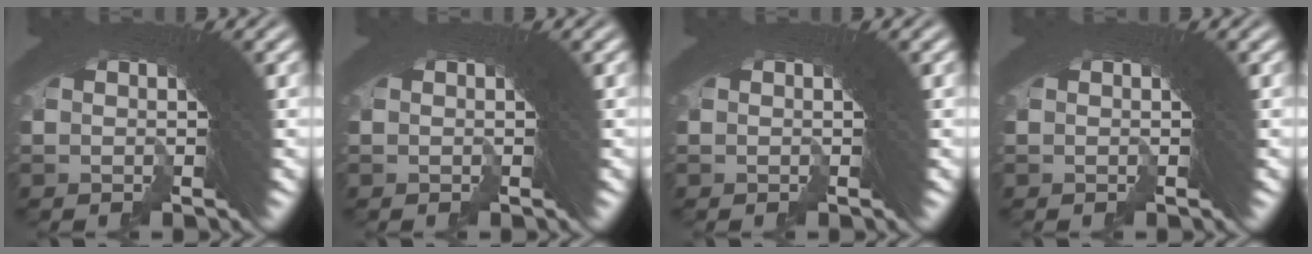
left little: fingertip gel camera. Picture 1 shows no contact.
{"total": 0.0}
{"total": 0.0}
{"total": 0.0}